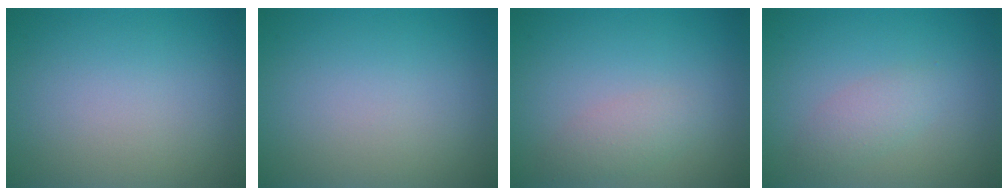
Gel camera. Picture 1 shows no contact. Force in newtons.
{"total": 0.0}
{"total": 1.8, "press": 1.8, "slide": 0.1}
{"total": 1.9, "press": 1.9, "slide": 0.0}